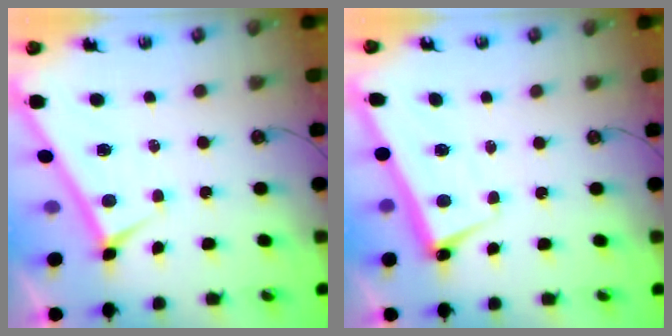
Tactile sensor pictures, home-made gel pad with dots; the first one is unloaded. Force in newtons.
{"total": 2.6, "press": 2.5, "slide": 0.7}